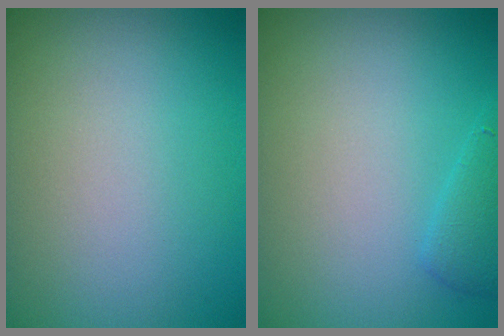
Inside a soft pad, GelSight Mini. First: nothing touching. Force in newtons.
{"total": 1.4, "press": 1.4, "slide": 0.1}